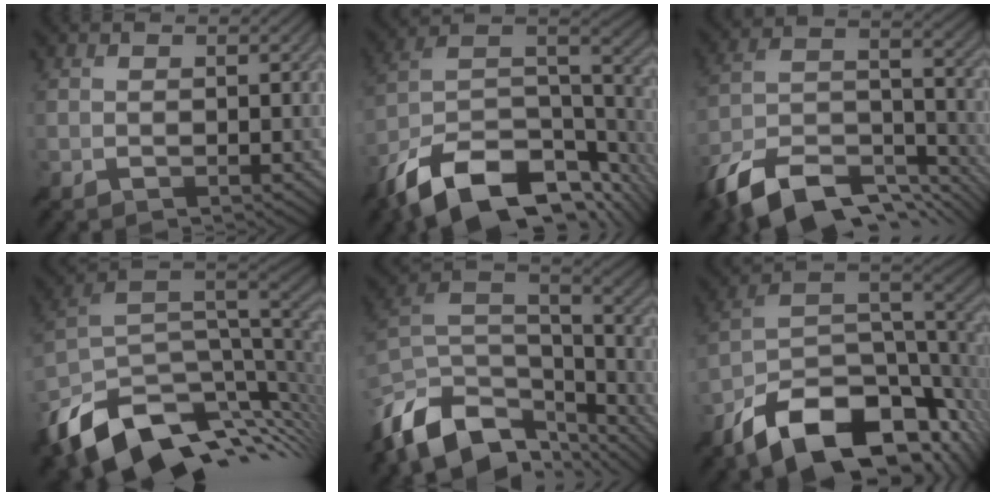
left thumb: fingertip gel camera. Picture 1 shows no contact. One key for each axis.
{"total": 16.9, "fx": -10.6, "fy": 7.6, "fz": 10.7, "tx": -0.233, "ty": -0.024, "tz": -0.168}
{"total": 14.8, "fx": -10.9, "fy": 5.9, "fz": 8.2, "tx": -0.176, "ty": -0.007, "tz": -0.194}
{"total": 14.4, "fx": -4.6, "fy": 9.0, "fz": 10.3, "tx": -0.228, "ty": -0.038, "tz": -0.062}
{"total": 15.4, "fx": -10.3, "fy": 7.6, "fz": 8.7, "tx": -0.222, "ty": -0.008, "tz": -0.171}
{"total": 15.9, "fx": -9.0, "fy": 7.2, "fz": 11.0, "tx": -0.223, "ty": -0.024, "tz": -0.146}